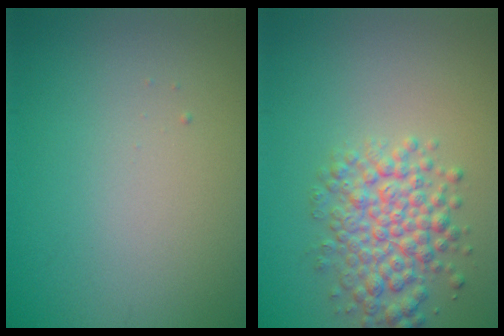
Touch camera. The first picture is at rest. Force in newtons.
{"total": 4.8, "press": 4.8, "slide": 0.2}